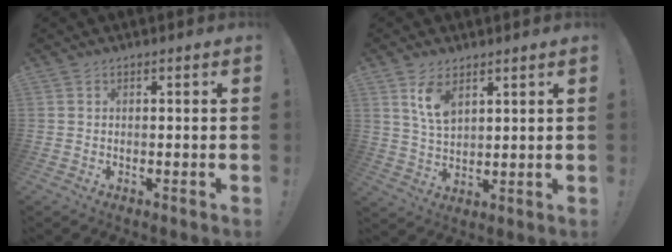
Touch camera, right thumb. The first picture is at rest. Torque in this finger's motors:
{"motor_torque": [2.07, 1.80, 1.12, -0.99, 0.34]}